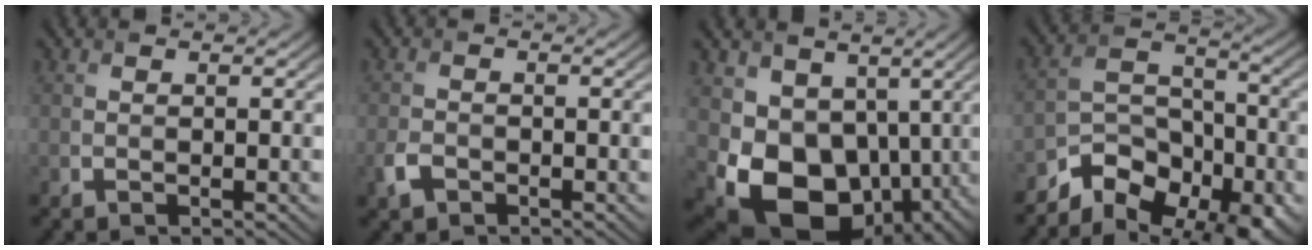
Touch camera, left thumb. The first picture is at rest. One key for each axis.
{"total": 2.3, "fx": -1.2, "fy": 1.5, "fz": 1.2, "tx": -0.029, "ty": -0.003, "tz": -0.030}
{"total": 13.5, "fx": -0.8, "fy": 10.1, "fz": 9.0, "tx": -0.179, "ty": -0.041, "tz": -0.004}
{"total": 11.8, "fx": -8.8, "fy": 5.9, "fz": 5.4, "tx": -0.104, "ty": -0.008, "tz": -0.151}